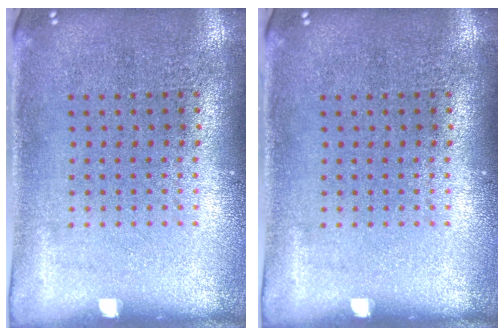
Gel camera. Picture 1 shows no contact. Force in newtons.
{"total": 0.0}